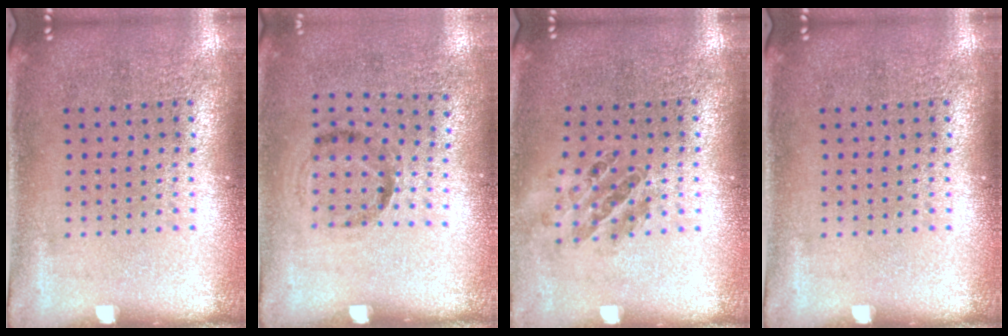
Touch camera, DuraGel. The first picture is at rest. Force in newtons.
{"total": 1.2, "press": 0.8, "slide": 0.9}
{"total": 0.9, "press": 0.9, "slide": 0.3}
{"total": 0.0}